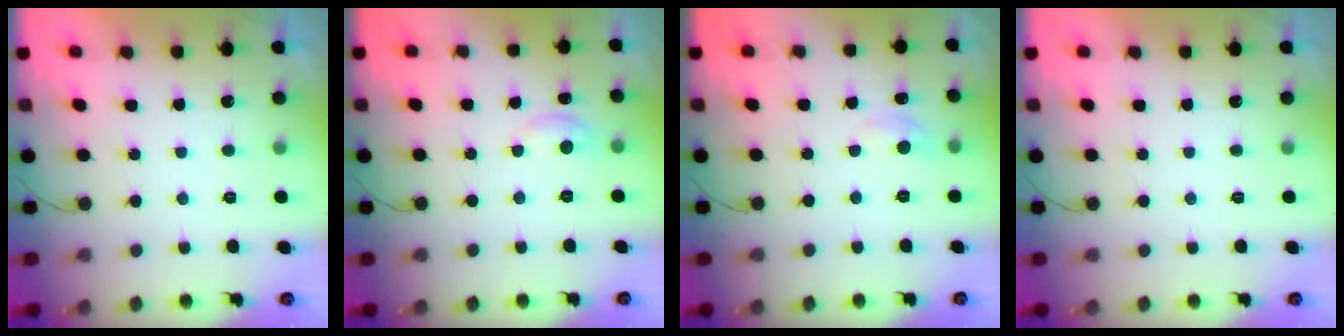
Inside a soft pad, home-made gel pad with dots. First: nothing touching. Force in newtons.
{"total": 4.7, "press": 4.6, "slide": 0.6}
{"total": 5.6, "press": 5.6, "slide": 0.5}
{"total": 0.0}